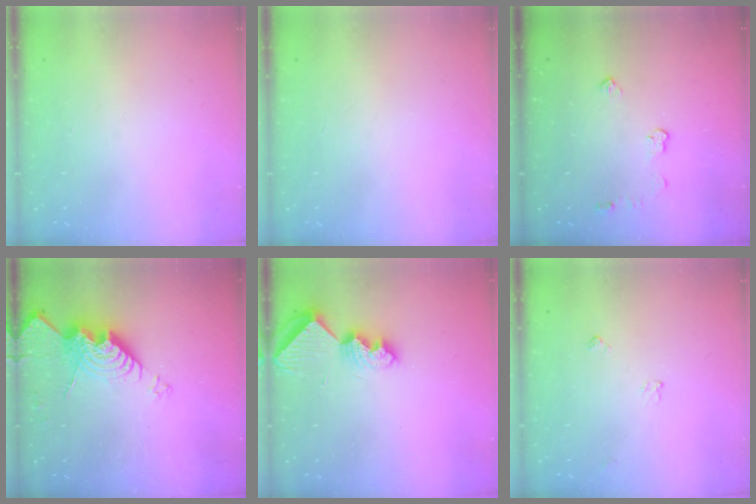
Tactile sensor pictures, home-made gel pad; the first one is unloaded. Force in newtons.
{"total": 0.0}
{"total": 3.9, "press": 3.8, "slide": 0.6}
{"total": 15.8, "press": 15.8, "slide": 1.4}
{"total": 9.1, "press": 9.1, "slide": 0.3}
{"total": 4.0, "press": 3.9, "slide": 0.6}